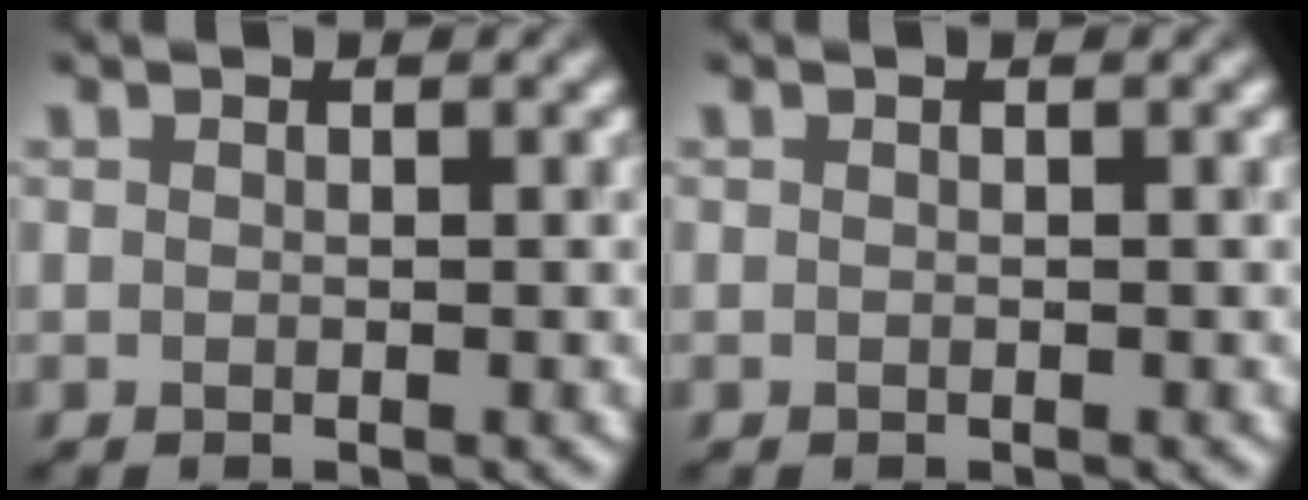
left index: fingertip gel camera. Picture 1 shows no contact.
{"total": 0.0}